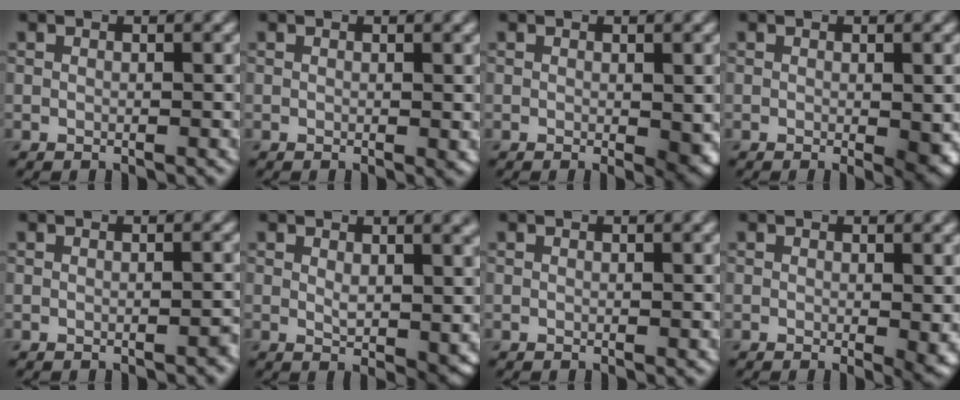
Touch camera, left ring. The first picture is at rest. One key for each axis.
{"total": 0.8, "fx": 0.2, "fy": 0.1, "fz": 0.8, "tx": -0.006, "ty": 0.000, "tz": 0.003}
{"total": 1.9, "fx": -0.1, "fy": 0.5, "fz": 1.8, "tx": -0.019, "ty": -0.006, "tz": -0.002}
{"total": 2.1, "fx": -0.2, "fy": 0.3, "fz": 2.1, "tx": -0.026, "ty": -0.008, "tz": -0.003}
{"total": 0.6, "fx": -0.4, "fy": 0.1, "fz": 0.3, "tx": -0.005, "ty": 0.002, "tz": -0.004}
{"total": 3.9, "fx": 1.3, "fy": 1.7, "fz": 3.3, "tx": -0.046, "ty": -0.007, "tz": 0.024}
{"total": 0.5, "fx": 0.3, "fy": 0.0, "fz": 0.5, "tx": -0.004, "ty": 0.003, "tz": 0.004}
{"total": 2.0, "fx": 0.0, "fy": 0.3, "fz": 1.9, "tx": -0.020, "ty": -0.010, "tz": 0.001}